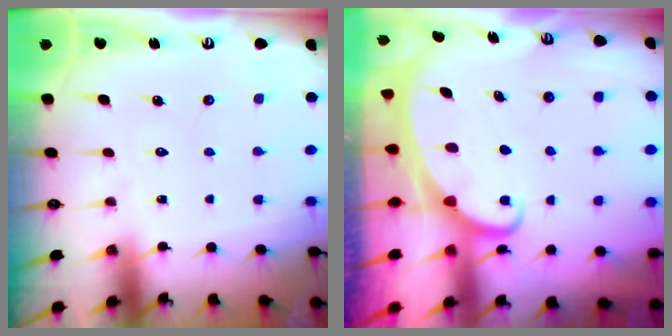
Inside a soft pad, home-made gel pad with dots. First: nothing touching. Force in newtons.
{"total": 2.1, "press": 2.1, "slide": 0.2}